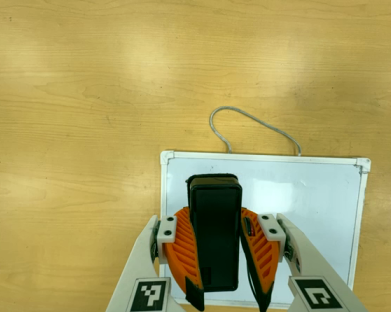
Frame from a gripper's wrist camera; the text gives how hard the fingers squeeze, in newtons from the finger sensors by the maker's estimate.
{"total": 10.5, "left": 8.7, "right": 12.3}